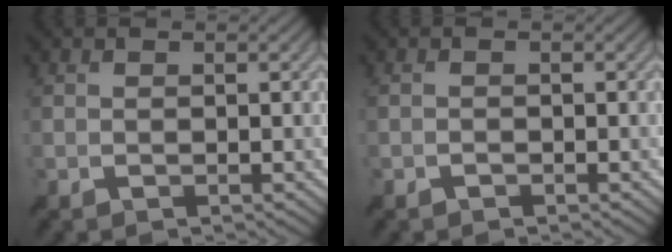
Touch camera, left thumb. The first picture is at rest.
{"total": 0.5, "force": [-0.5, 0.2, 0.1], "torque": [0.001, 0.000, -0.009]}